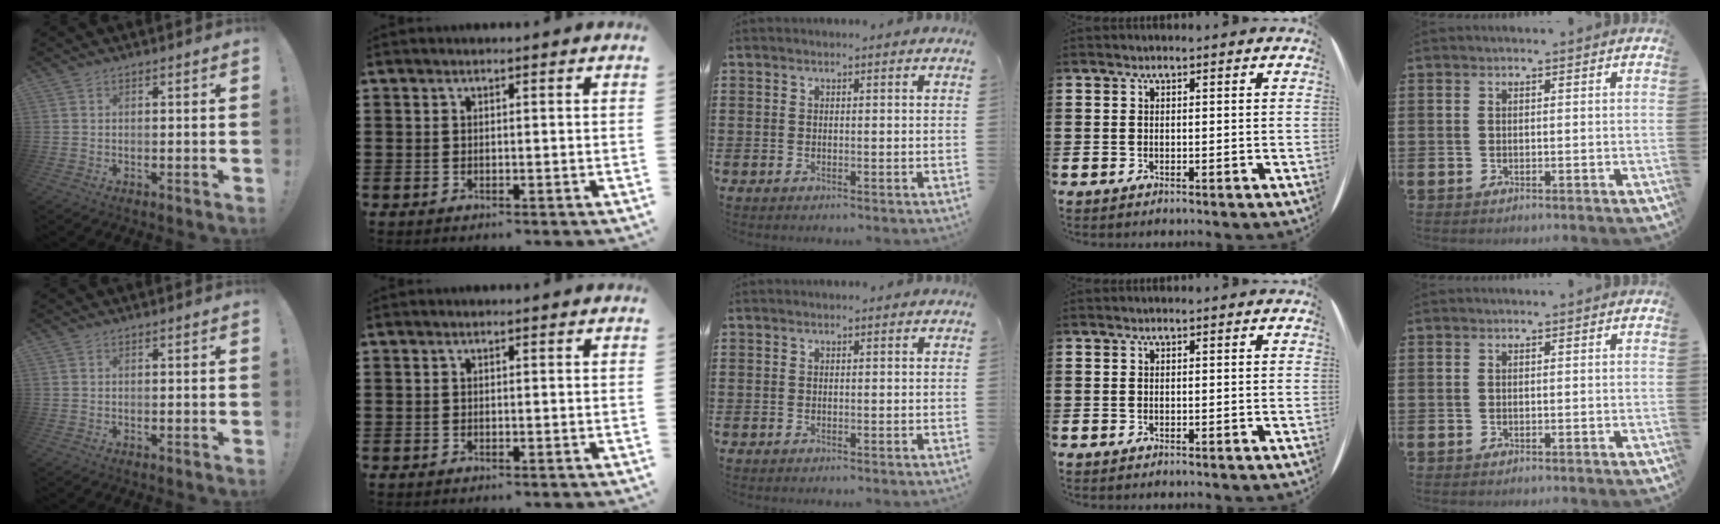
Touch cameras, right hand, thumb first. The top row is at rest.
{}